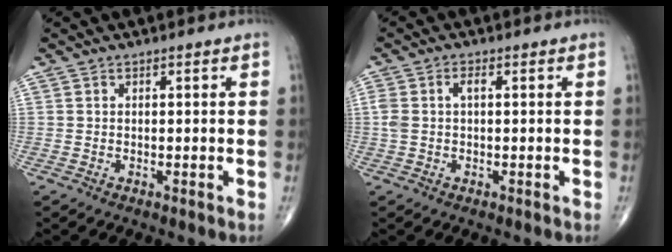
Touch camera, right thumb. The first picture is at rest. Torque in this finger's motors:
{"motor_torque": [0.51, 0.63, 0.66, 0.01, 0.02]}